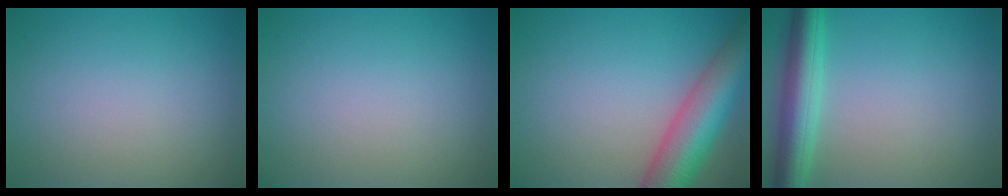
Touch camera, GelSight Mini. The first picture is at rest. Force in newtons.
{"total": 0.0}
{"total": 8.5, "press": 8.5, "slide": 0.4}
{"total": 5.2, "press": 5.2, "slide": 0.2}